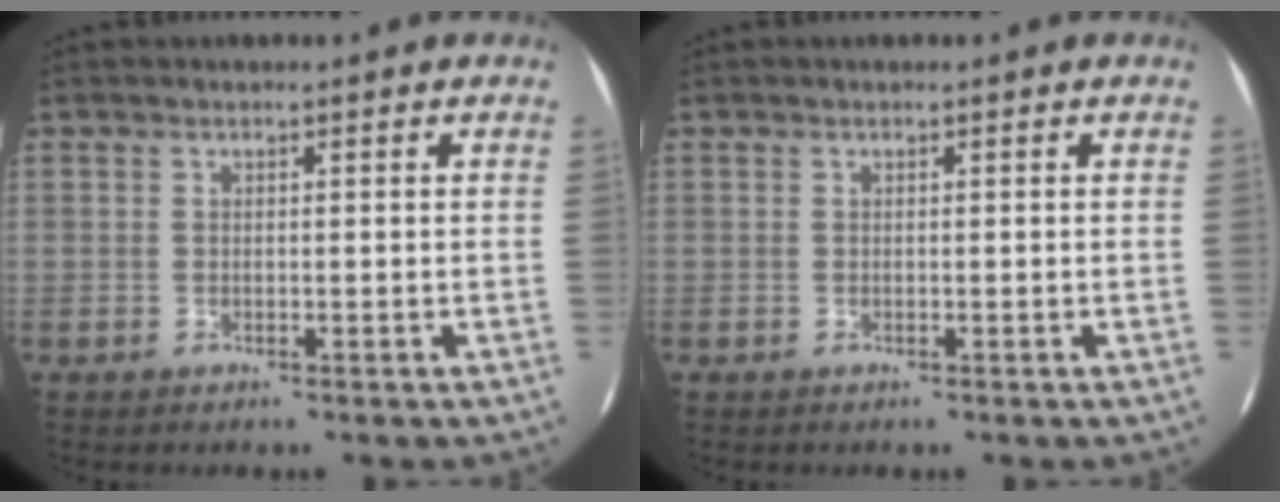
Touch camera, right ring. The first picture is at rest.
{"total": 0.0}